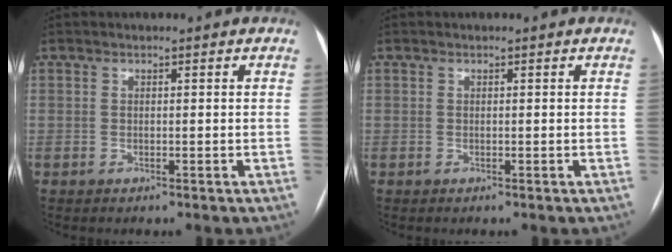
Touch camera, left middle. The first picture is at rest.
{"total": 0.0}